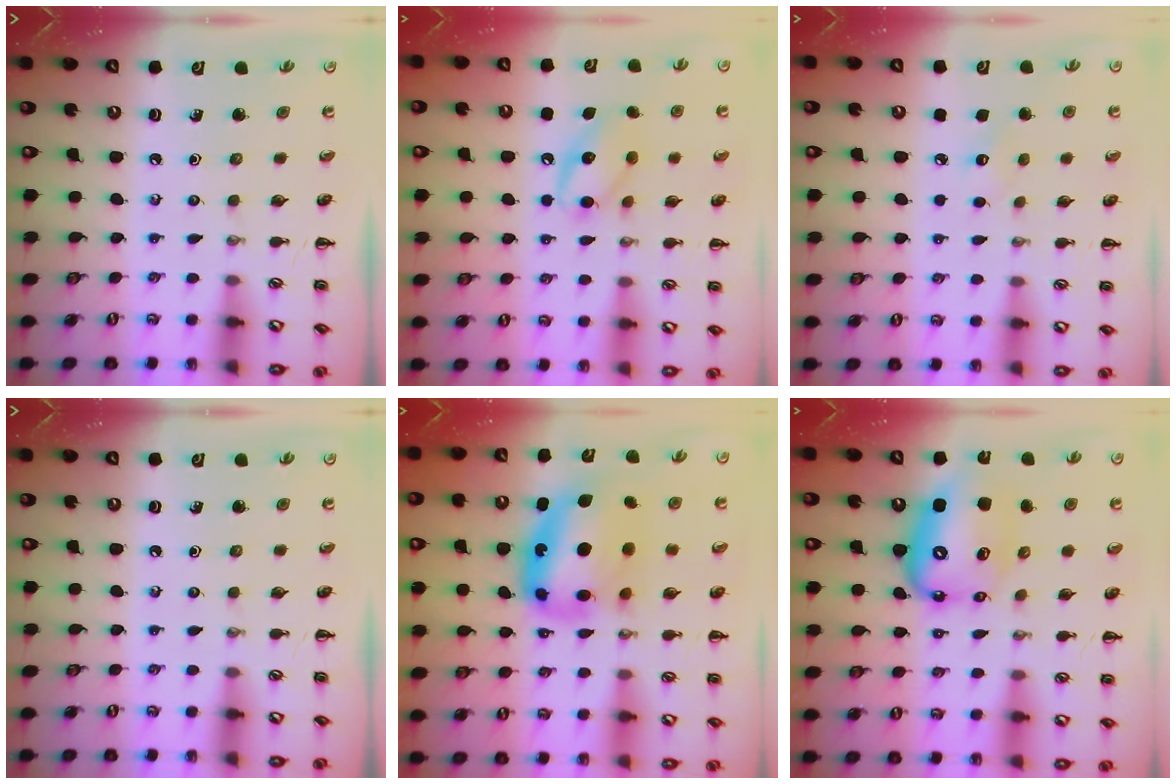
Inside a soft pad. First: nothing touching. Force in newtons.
{"total": 11.9, "press": 11.8, "slide": 1.0}
{"total": 5.6, "press": 5.5, "slide": 1.0}
{"total": 0.0}
{"total": 13.9, "press": 13.5, "slide": 3.6}
{"total": 12.4, "press": 11.9, "slide": 3.3}